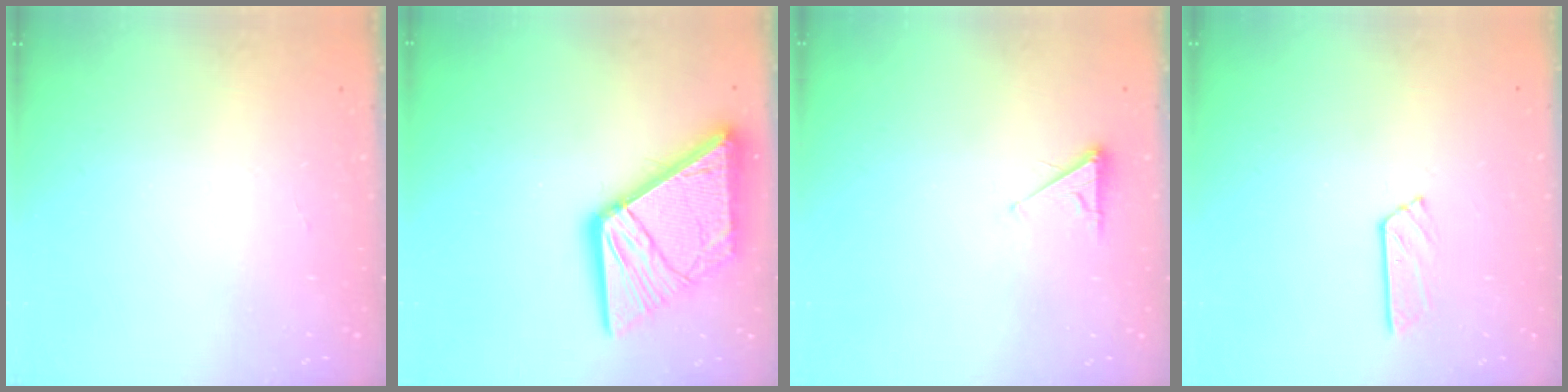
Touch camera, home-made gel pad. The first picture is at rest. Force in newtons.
{"total": 19.4, "press": 19.2, "slide": 2.2}
{"total": 2.5, "press": 2.5, "slide": 0.4}
{"total": 3.0, "press": 3.0, "slide": 0.3}